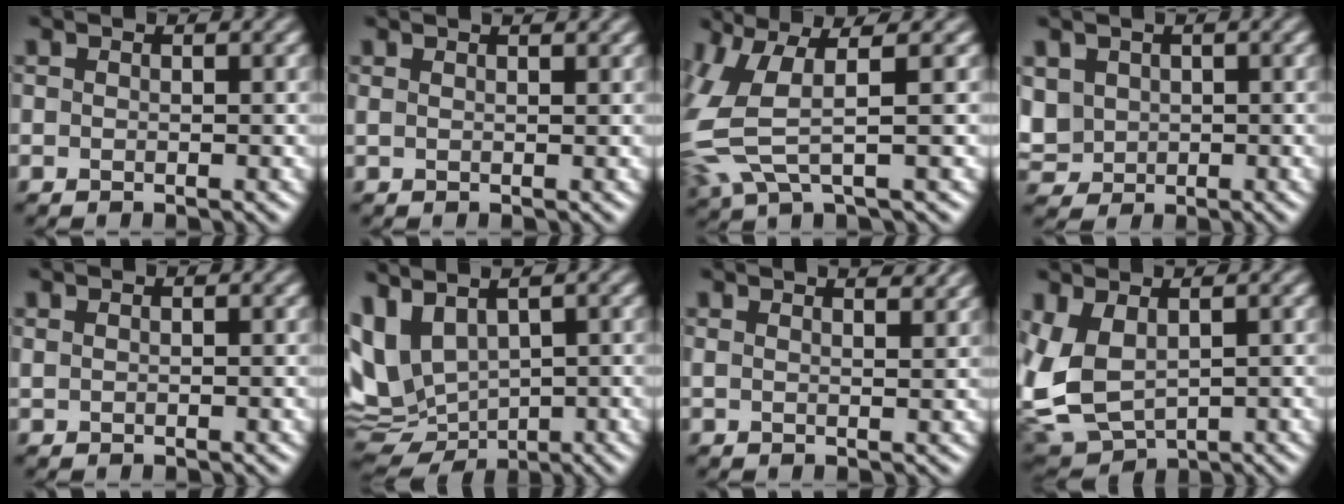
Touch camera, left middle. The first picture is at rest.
{"total": 2.5, "force": [1.6, 1.1, 1.5], "torque": [-0.017, 0.024, 0.009]}
{"total": 5.7, "force": [-0.3, 2.4, 5.2], "torque": [-0.143, -0.007, -0.003]}
{"total": 4.5, "force": [-0.2, 3.8, 2.3], "torque": [-0.073, 0.000, 0.001]}
{"total": 0.5, "force": [0.3, 0.4, 0.2], "torque": [-0.002, 0.001, 0.008]}
{"total": 9.2, "force": [0.2, 6.1, 6.9], "torque": [-0.149, -0.007, 0.027]}
{"total": 4.8, "force": [3.5, 2.0, 2.7], "torque": [-0.020, 0.045, 0.018]}
{"total": 7.1, "force": [-0.3, 4.5, 5.4], "torque": [-0.130, -0.008, -0.003]}